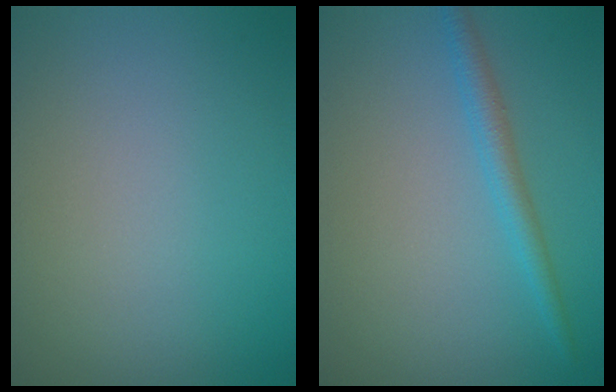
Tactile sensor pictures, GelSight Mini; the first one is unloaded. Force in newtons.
{"total": 2.1, "press": 2.1, "slide": 0.1}